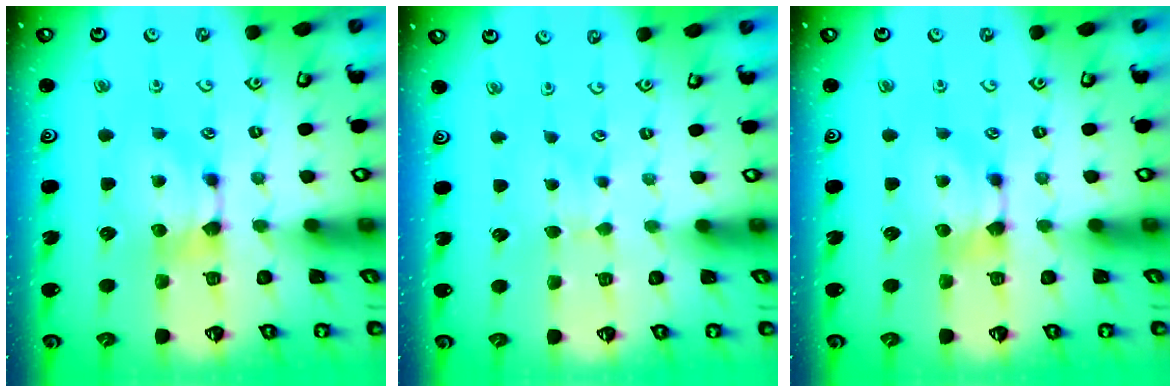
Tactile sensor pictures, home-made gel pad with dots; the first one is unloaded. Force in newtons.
{"total": 2.5, "press": 2.5, "slide": 0.5}
{"total": 0.0}